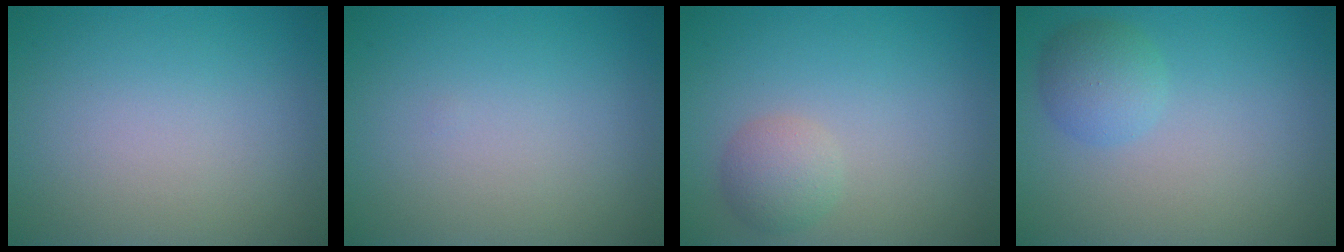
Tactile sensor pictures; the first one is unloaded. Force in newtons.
{"total": 0.0}
{"total": 2.2, "press": 2.2, "slide": 0.1}
{"total": 2.5, "press": 2.5, "slide": 0.1}